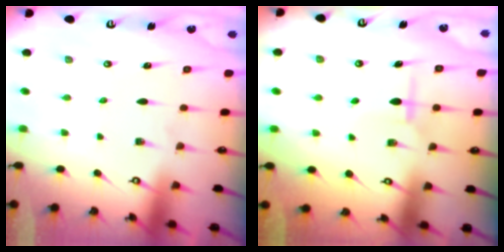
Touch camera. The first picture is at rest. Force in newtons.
{"total": 6.1, "press": 6.1, "slide": 0.2}